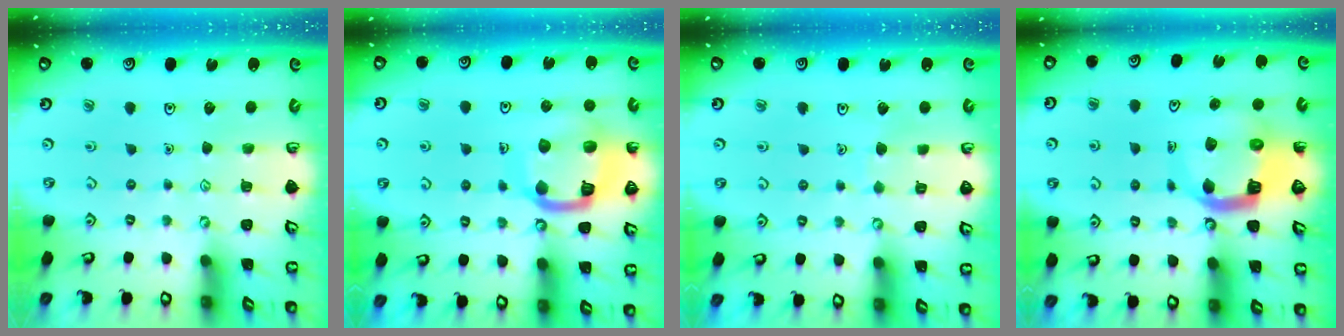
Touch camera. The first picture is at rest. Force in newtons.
{"total": 15.5, "press": 15.5, "slide": 1.2}
{"total": 3.0, "press": 3.0, "slide": 0.2}
{"total": 9.5, "press": 9.4, "slide": 1.2}